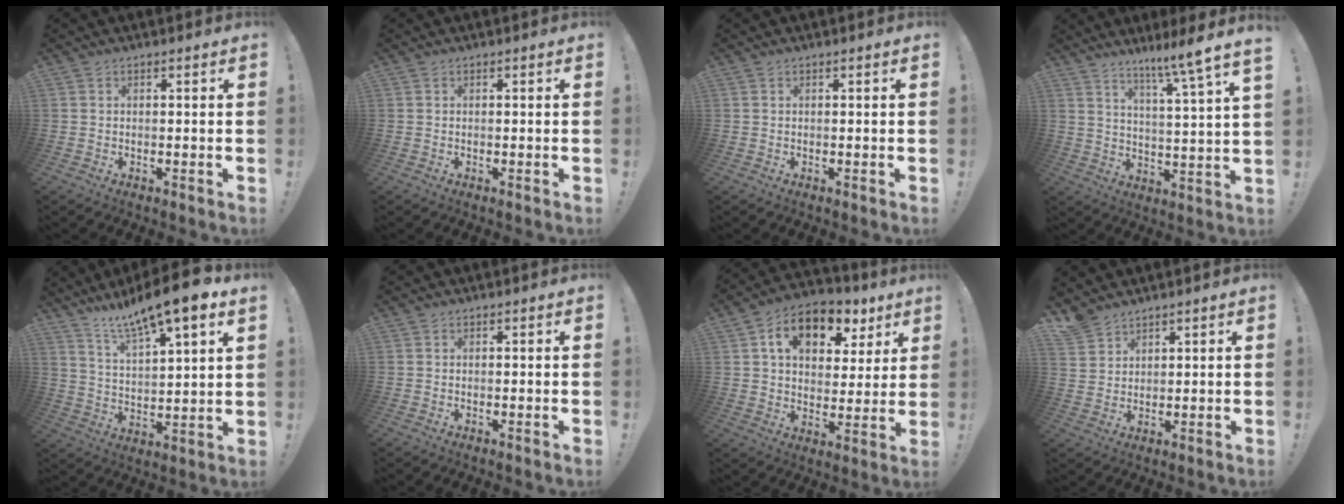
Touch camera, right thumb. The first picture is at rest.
{"total": 0.0}
{"total": 0.0}
{"total": 9.7, "force": [6.8, -1.2, 6.8], "torque": [-0.102, -0.063, 0.098]}
{"total": 12.8, "force": [10.4, 1.3, 7.3], "torque": [-0.135, -0.076, 0.172]}
{"total": 0.0}
{"total": 13.5, "force": [6.9, 8.7, 7.6], "torque": [-0.117, -0.030, 0.124]}
{"total": 4.6, "force": [3.9, 2.3, 0.9], "torque": [-0.020, -0.027, 0.076]}